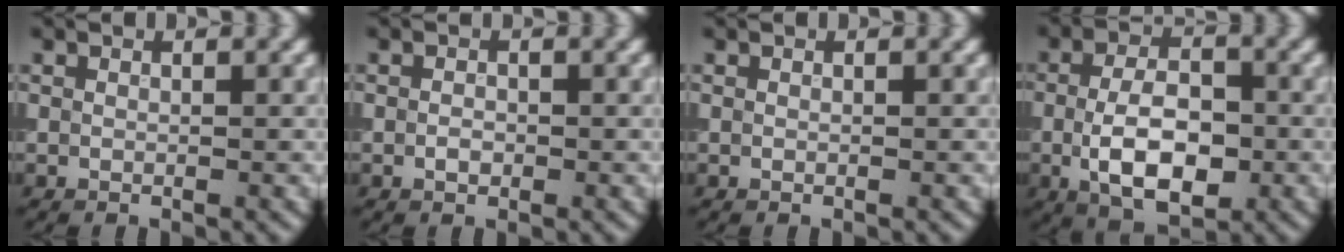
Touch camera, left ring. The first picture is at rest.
{"total": 0.9, "force": [-0.2, 0.6, 0.7], "torque": [-0.012, 0.000, -0.005]}
{"total": 0.0}
{"total": 6.8, "force": [-1.3, 3.5, 5.7], "torque": [-0.104, -0.002, -0.025]}